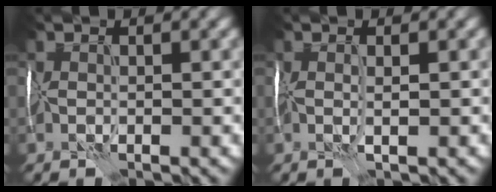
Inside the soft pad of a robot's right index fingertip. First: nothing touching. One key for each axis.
{"total": 1.3, "fx": 0.1, "fy": 0.1, "fz": 1.3, "tx": -0.023, "ty": -0.002, "tz": 0.001}